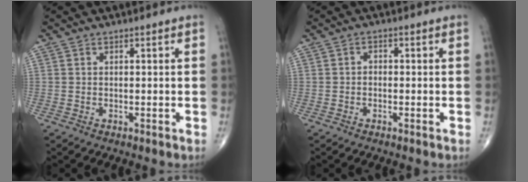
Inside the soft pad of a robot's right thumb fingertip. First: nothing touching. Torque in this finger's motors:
{"motor_torque": [-0.25, 0.08, 0.08, 0.14, 0.05]}